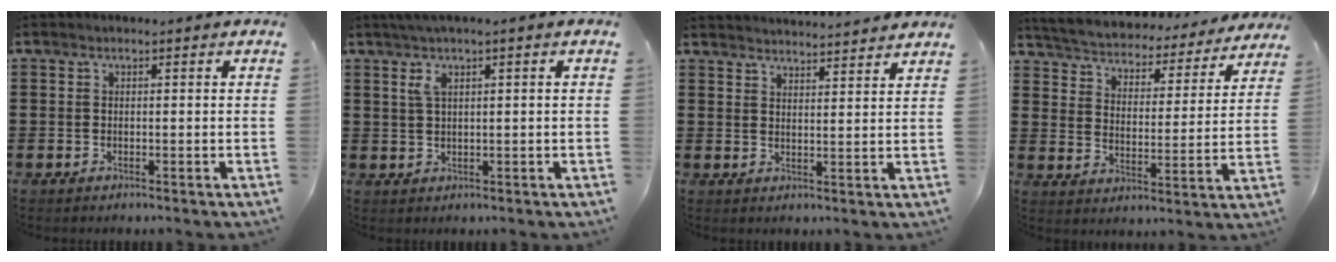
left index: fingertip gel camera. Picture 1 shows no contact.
{"total": 2.9, "force": [0.9, 0.4, 2.7], "torque": [-0.053, 0.002, 0.015]}
{"total": 3.1, "force": [3.1, -0.5, -0.2], "torque": [-0.006, -0.019, 0.056]}
{"total": 3.7, "force": [3.6, 0.2, 0.0], "torque": [-0.025, -0.036, 0.054]}